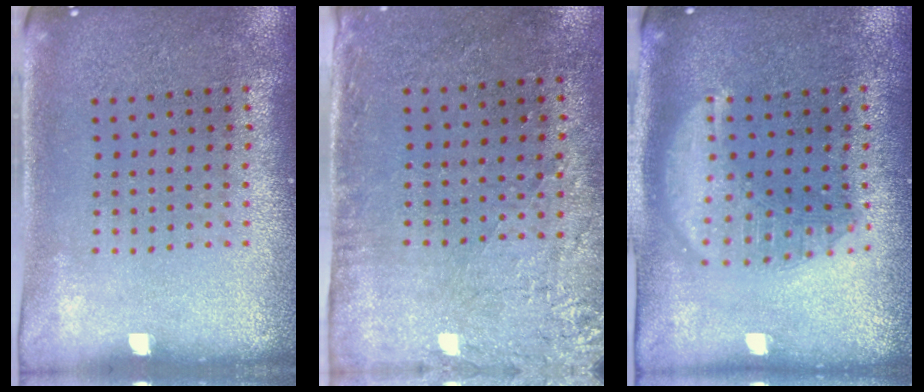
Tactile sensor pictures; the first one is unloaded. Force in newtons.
{"total": 2.9, "press": 2.3, "slide": 1.6}
{"total": 3.1, "press": 3.1, "slide": 0.3}